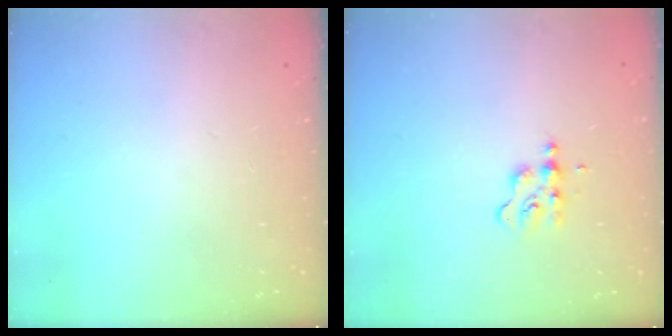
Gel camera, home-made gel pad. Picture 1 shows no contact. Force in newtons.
{"total": 3.5, "press": 3.5, "slide": 0.5}